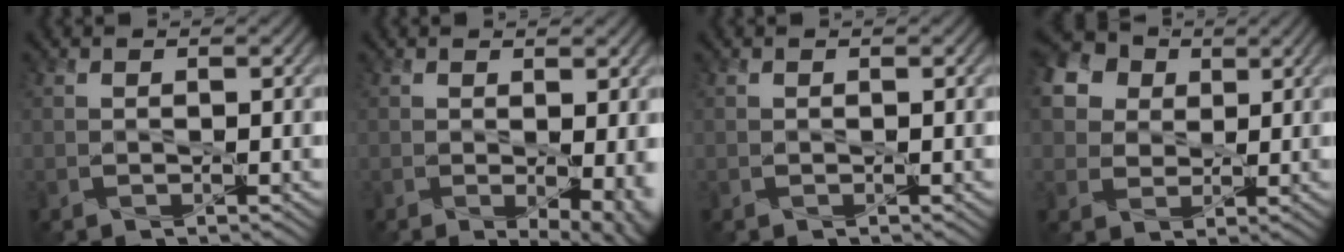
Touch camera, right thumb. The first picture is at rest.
{"total": 4.4, "force": [-0.5, 1.7, 4.0], "torque": [-0.057, -0.016, 0.002]}
{"total": 0.0}
{"total": 14.0, "force": [6.0, 10.9, 6.5], "torque": [-0.203, 0.033, 0.115]}